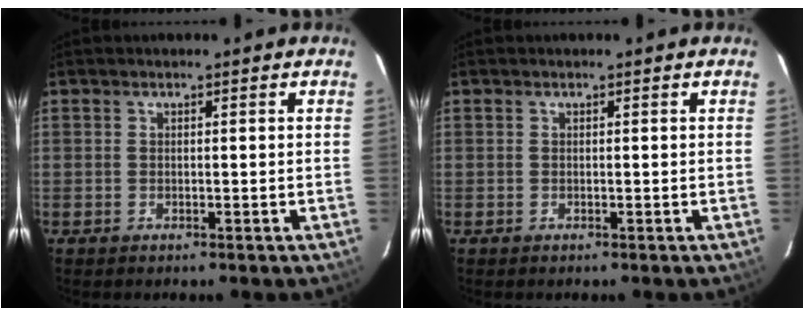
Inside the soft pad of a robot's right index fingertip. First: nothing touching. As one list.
[{"total": 0.0}]